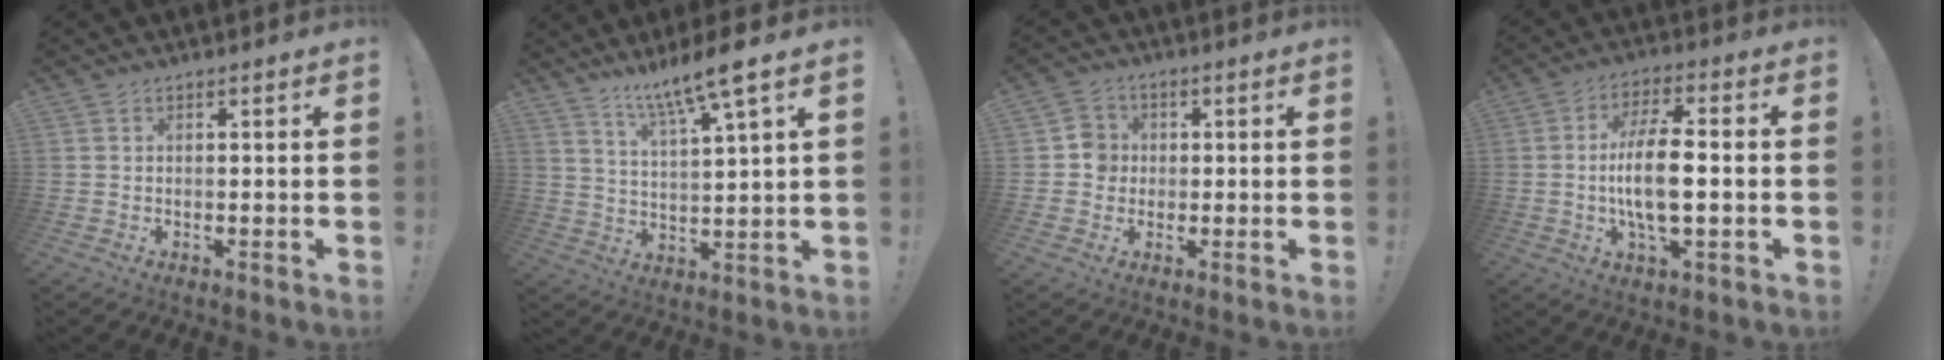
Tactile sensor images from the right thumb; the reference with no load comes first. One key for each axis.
{"total": 10.3, "fx": 8.1, "fy": -0.2, "fz": 6.4, "tx": -0.115, "ty": -0.047, "tz": 0.130}
{"total": 5.6, "fx": -0.2, "fy": 5.3, "fz": 1.7, "tx": -0.018, "ty": 0.012, "tz": -0.005}
{"total": 12.3, "fx": -1.1, "fy": 4.2, "fz": 11.5, "tx": -0.225, "ty": -0.001, "tz": -0.027}